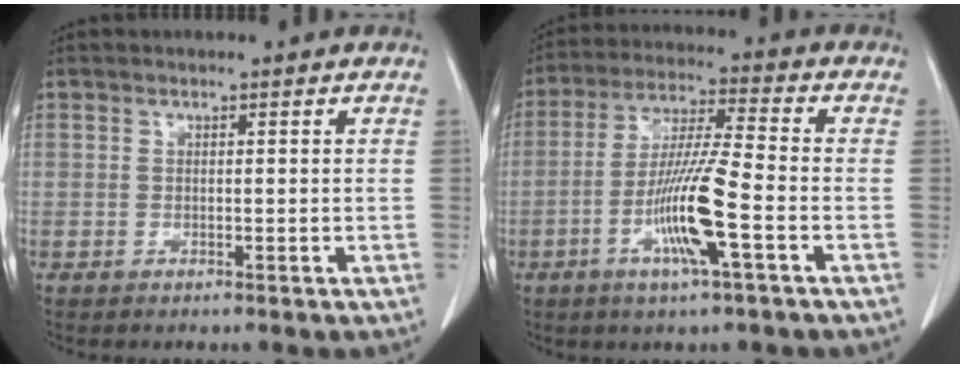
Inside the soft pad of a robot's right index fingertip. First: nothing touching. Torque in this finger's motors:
{"motor_torque": [1.43, -0.71, 0.37, 0.19]}